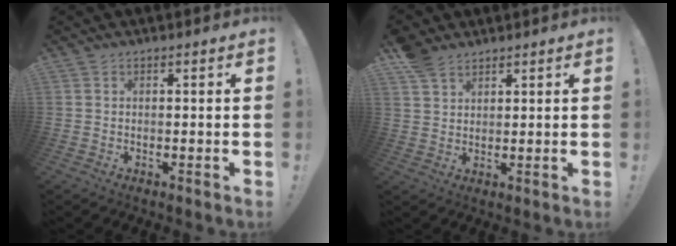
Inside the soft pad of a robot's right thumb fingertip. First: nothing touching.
{"total": 5.6, "force": [4.4, 3.1, 1.6], "torque": [-0.028, -0.016, 0.086]}